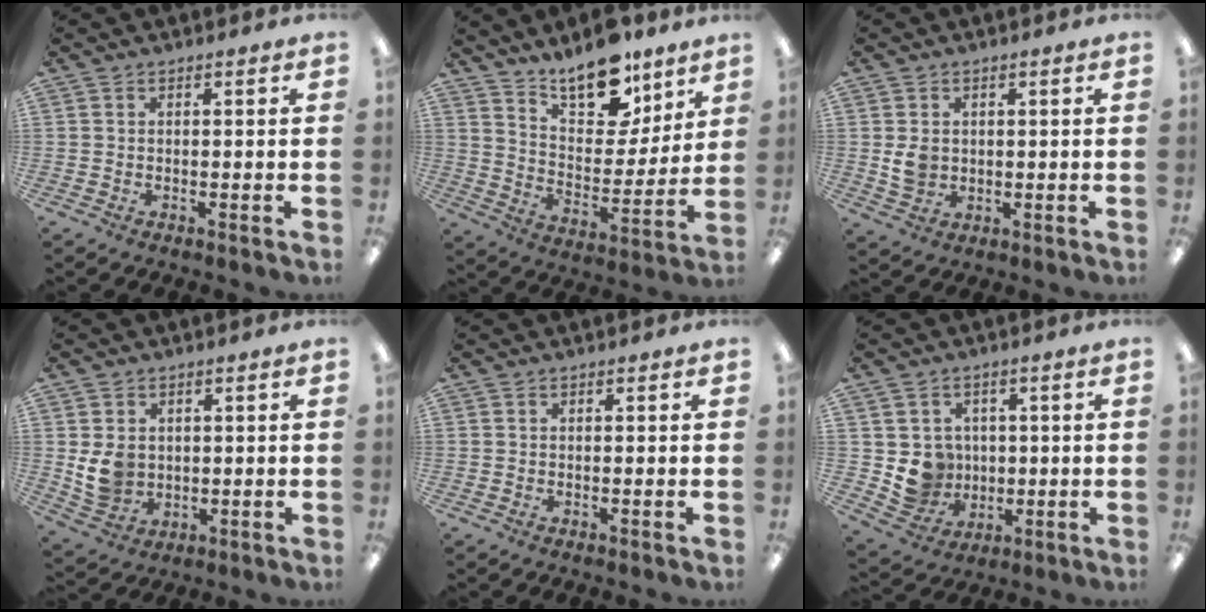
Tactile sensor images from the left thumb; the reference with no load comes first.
{"total": 14.8, "force": [11.7, 6.6, 6.2], "torque": [-0.094, -0.082, 0.209]}
{"total": 4.5, "force": [0.6, 3.8, 2.3], "torque": [-0.028, 0.001, 0.011]}
{"total": 6.5, "force": [1.0, 5.7, 3.0], "torque": [-0.063, 0.004, 0.022]}
{"total": 0.0}
{"total": 7.9, "force": [0.8, 7.8, 1.2], "torque": [-0.031, -0.003, 0.029]}